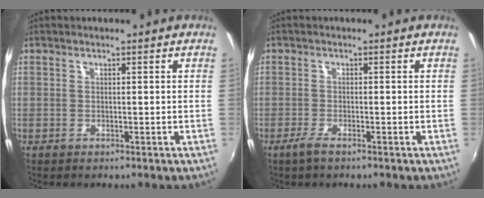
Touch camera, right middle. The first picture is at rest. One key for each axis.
{"total": 2.1, "fx": -1.6, "fy": 0.2, "fz": 1.4, "tx": -0.035, "ty": -0.006, "tz": -0.033}